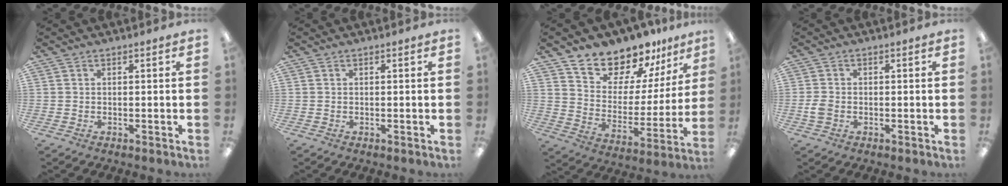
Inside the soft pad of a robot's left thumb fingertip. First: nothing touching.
{"total": 0.0}
{"total": 13.7, "force": [12.7, 5.1, 1.0], "torque": [-0.034, -0.129, 0.235]}
{"total": 3.0, "force": [-0.8, 2.1, 2.0], "torque": [-0.040, 0.005, -0.015]}